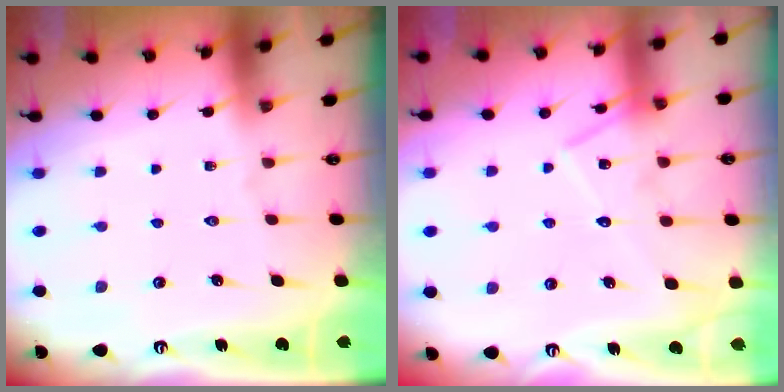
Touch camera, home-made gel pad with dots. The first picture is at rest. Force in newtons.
{"total": 13.5, "press": 13.5, "slide": 1.0}